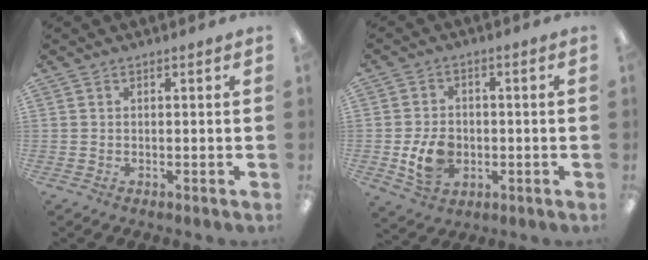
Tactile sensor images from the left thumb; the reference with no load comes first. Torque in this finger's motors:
{"motor_torque": [-0.16, 0.27, 0.19, -0.12, 0.04]}